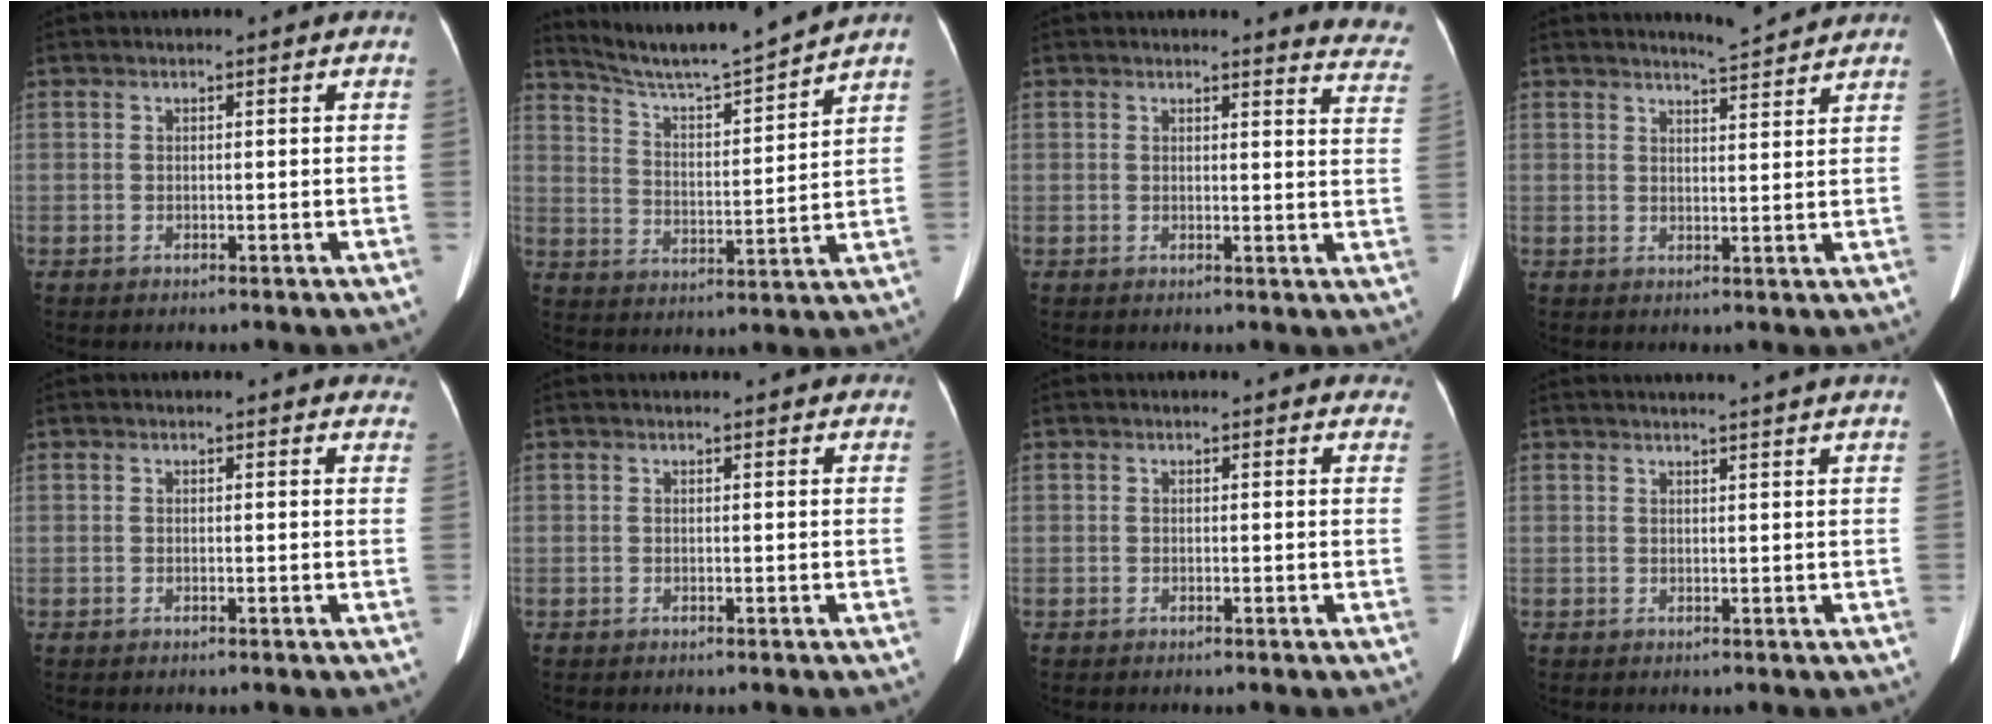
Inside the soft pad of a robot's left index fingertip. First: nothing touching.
{"total": 12.0, "force": [11.4, -1.7, 3.4], "torque": [-0.070, -0.010, 0.194]}
{"total": 7.7, "force": [7.6, 0.7, 0.7], "torque": [0.020, -0.068, 0.045]}
{"total": 4.8, "force": [4.7, -0.2, 0.9], "torque": [-0.026, -0.001, 0.063]}
{"total": 6.3, "force": [6.0, 1.8, 0.8], "torque": [0.018, -0.006, 0.035]}
{"total": 5.3, "force": [5.0, 1.2, 1.3], "torque": [-0.011, 0.014, 0.046]}
{"total": 4.7, "force": [4.3, 1.6, 0.5], "torque": [0.012, -0.003, 0.024]}
{"total": 8.9, "force": [8.3, -1.1, 3.2], "torque": [-0.036, 0.009, 0.084]}